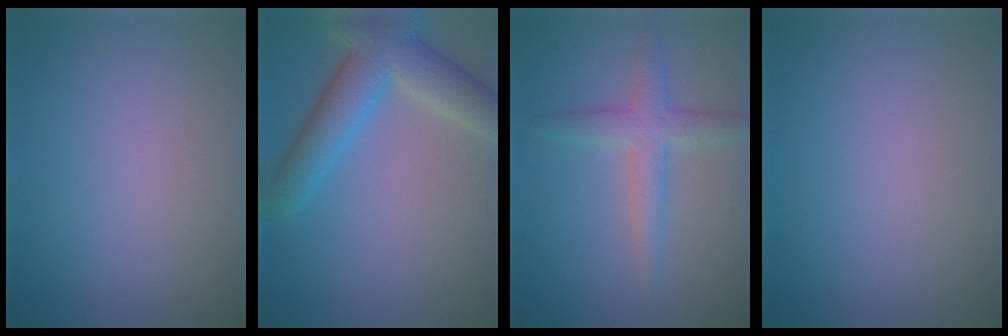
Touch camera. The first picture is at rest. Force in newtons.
{"total": 6.8, "press": 6.8, "slide": 0.3}
{"total": 3.4, "press": 3.4, "slide": 0.2}
{"total": 0.0}